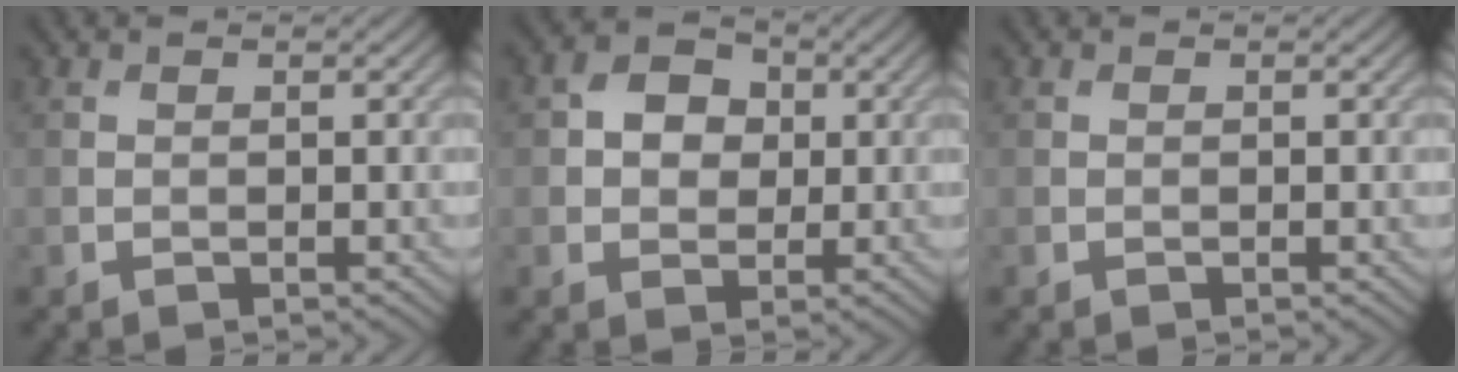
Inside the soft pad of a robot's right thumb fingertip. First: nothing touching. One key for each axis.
{"total": 4.5, "fx": 0.7, "fy": 3.7, "fz": 2.5, "tx": -0.046, "ty": 0.009, "tz": 0.000}
{"total": 0.0}